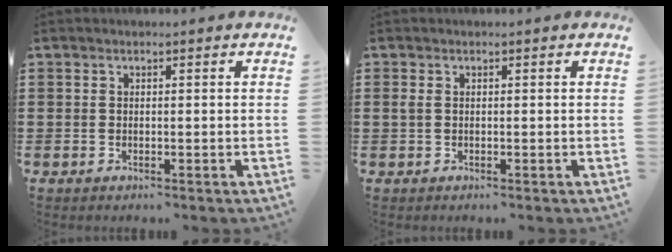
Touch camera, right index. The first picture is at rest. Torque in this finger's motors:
{"motor_torque": [0.32, -0.11, 0.08, 0.03]}